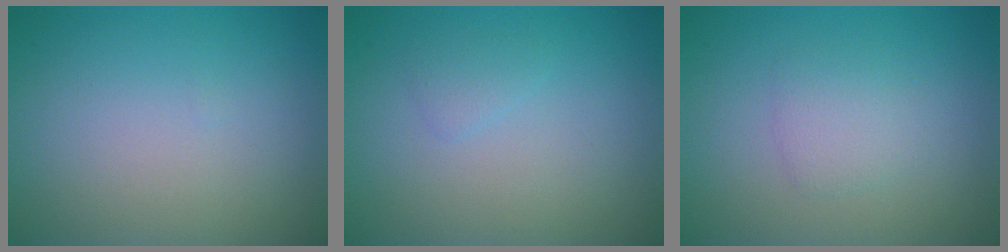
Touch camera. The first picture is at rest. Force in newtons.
{"total": 0.9, "press": 0.9, "slide": 0.0}
{"total": 1.7, "press": 1.7, "slide": 0.0}